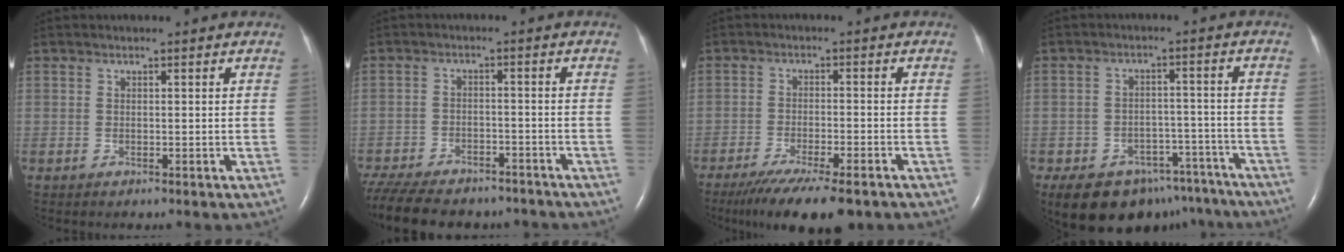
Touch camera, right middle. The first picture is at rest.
{"total": 18.7, "force": [-15.5, 6.9, 7.8], "torque": [-0.215, -0.024, -0.217]}
{"total": 12.5, "force": [-9.5, 1.9, 7.8], "torque": [-0.125, -0.028, -0.146]}
{"total": 15.7, "force": [-11.8, 8.7, 5.6], "torque": [-0.088, 0.018, -0.146]}